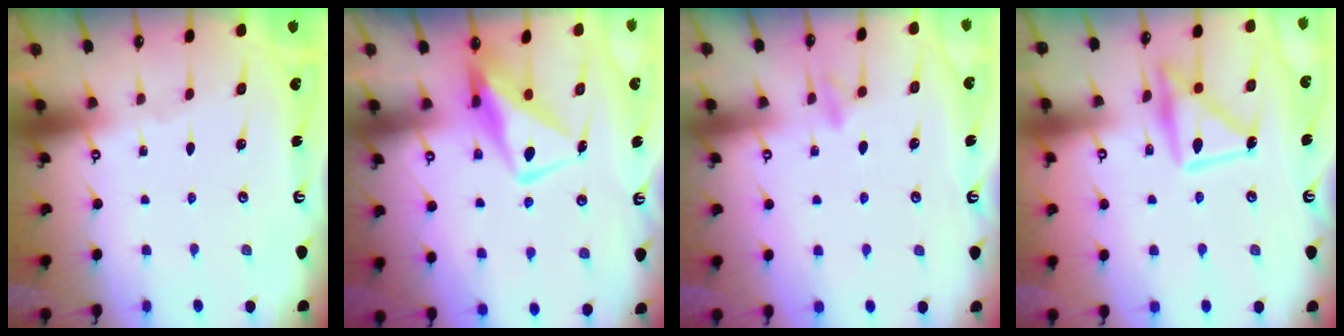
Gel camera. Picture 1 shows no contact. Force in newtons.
{"total": 11.9, "press": 11.8, "slide": 1.0}
{"total": 8.8, "press": 8.6, "slide": 1.8}
{"total": 14.1, "press": 14.1, "slide": 0.9}